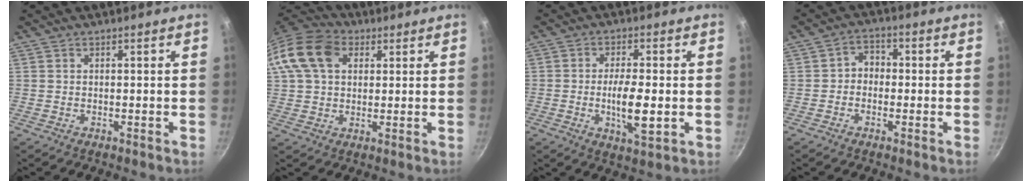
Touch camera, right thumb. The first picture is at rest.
{"total": 15.1, "force": [4.6, 10.9, 9.4], "torque": [-0.173, 0.022, 0.070]}
{"total": 8.0, "force": [-1.3, 2.6, 7.5], "torque": [-0.133, -0.001, -0.021]}
{"total": 3.9, "force": [-0.7, 3.2, 2.1], "torque": [-0.010, 0.018, -0.022]}